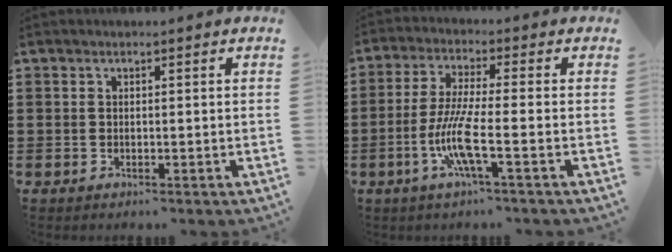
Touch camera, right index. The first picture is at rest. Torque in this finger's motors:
{"motor_torque": [2.14, 0.00, 0.83, 0.21]}